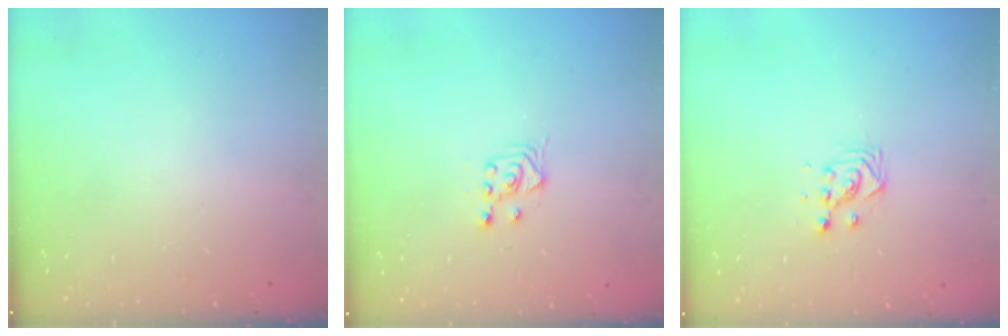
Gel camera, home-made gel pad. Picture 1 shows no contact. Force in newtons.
{"total": 3.2, "press": 2.9, "slide": 1.4}
{"total": 3.7, "press": 3.7, "slide": 0.2}